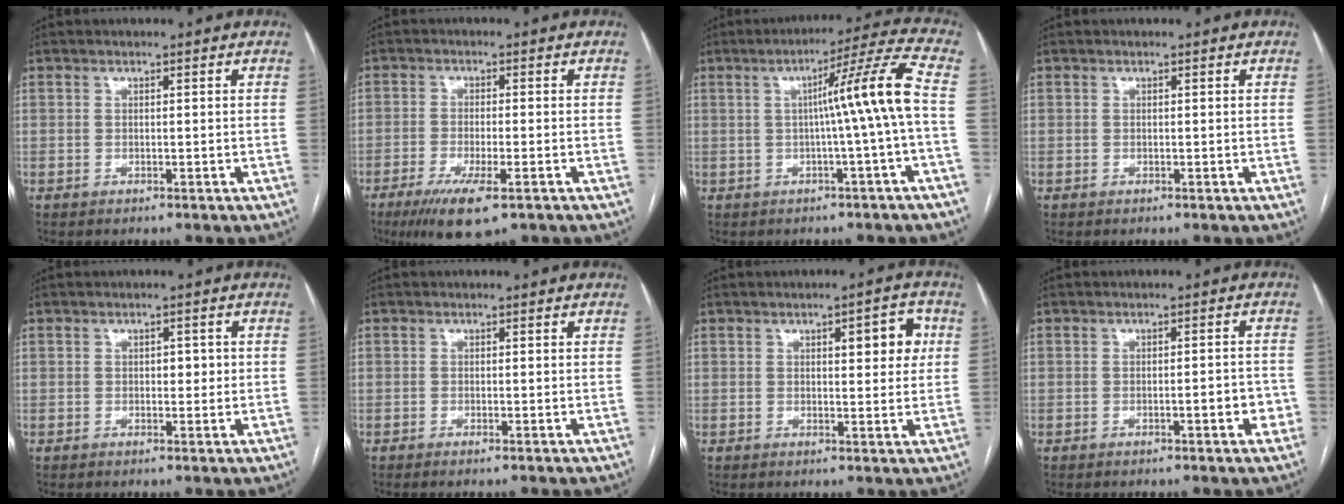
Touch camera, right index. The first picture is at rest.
{"total": 8.5, "force": [-5.1, 1.5, 6.7], "torque": [-0.118, -0.021, -0.081]}
{"total": 9.8, "force": [-0.3, -2.1, 9.5], "torque": [-0.137, 0.015, -0.001]}
{"total": 0.0}
{"total": 1.9, "force": [0.1, 1.1, 1.5], "torque": [-0.017, 0.003, -0.001]}
{"total": 0.8, "force": [-0.5, -0.1, 0.6], "torque": [-0.011, -0.001, -0.009]}
{"total": 5.7, "force": [1.6, 1.8, 5.1], "torque": [-0.062, 0.011, 0.020]}
{"total": 3.0, "force": [-1.3, 0.7, 2.6], "torque": [-0.030, 0.006, -0.015]}